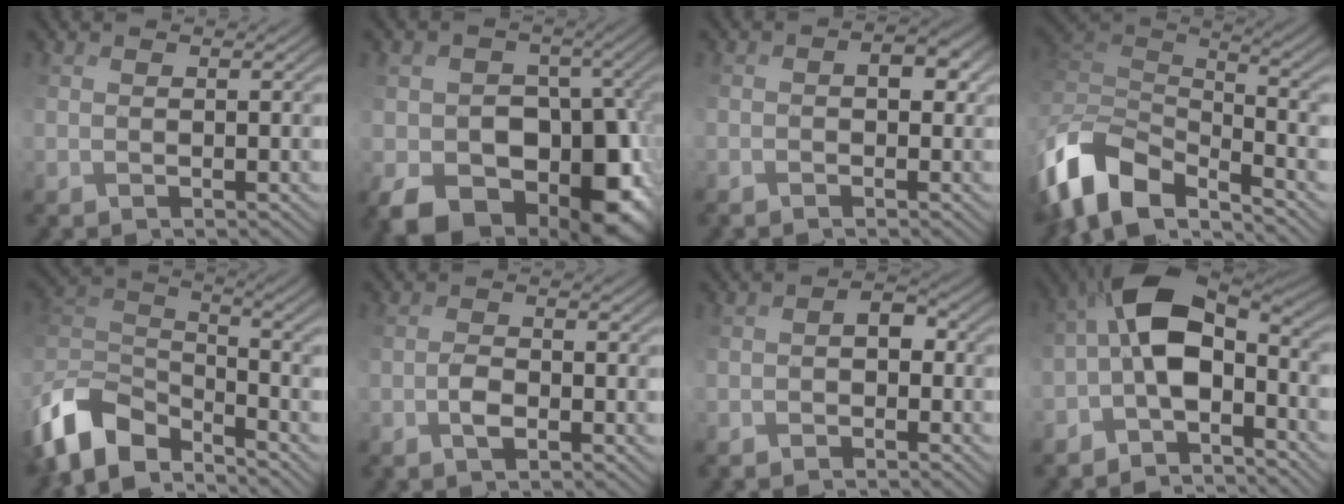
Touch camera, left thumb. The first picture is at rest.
{"total": 14.0, "force": [-5.1, 10.0, 8.5], "torque": [-0.141, -0.028, -0.069]}
{"total": 3.8, "force": [-0.3, 2.3, 3.0], "torque": [-0.039, 0.006, 0.005]}
{"total": 8.8, "force": [-4.1, 3.5, 7.0], "torque": [-0.150, 0.003, -0.084]}
{"total": 8.0, "force": [-5.2, 3.2, 5.2], "torque": [-0.101, 0.007, -0.113]}
{"total": 1.4, "force": [-0.8, 0.1, 1.2], "torque": [-0.019, 0.010, -0.017]}
{"total": 3.4, "force": [-1.9, 1.8, 2.2], "torque": [-0.028, 0.003, -0.031]}
{"total": 9.4, "force": [-3.6, 3.8, 7.8], "torque": [-0.143, 0.010, -0.074]}